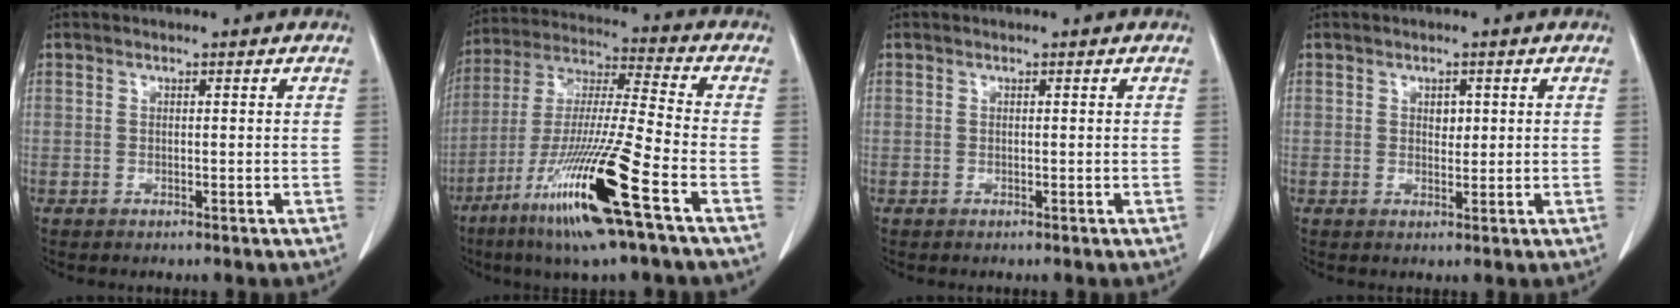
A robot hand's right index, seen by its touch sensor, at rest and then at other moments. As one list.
[{"total": 17.9, "force": [-8.9, -0.5, 15.5], "torque": [-0.330, -0.041, -0.172]}, {"total": 0.0}, {"total": 1.6, "force": [0.5, 1.1, 1.1], "torque": [-0.013, -0.002, 0.008]}]